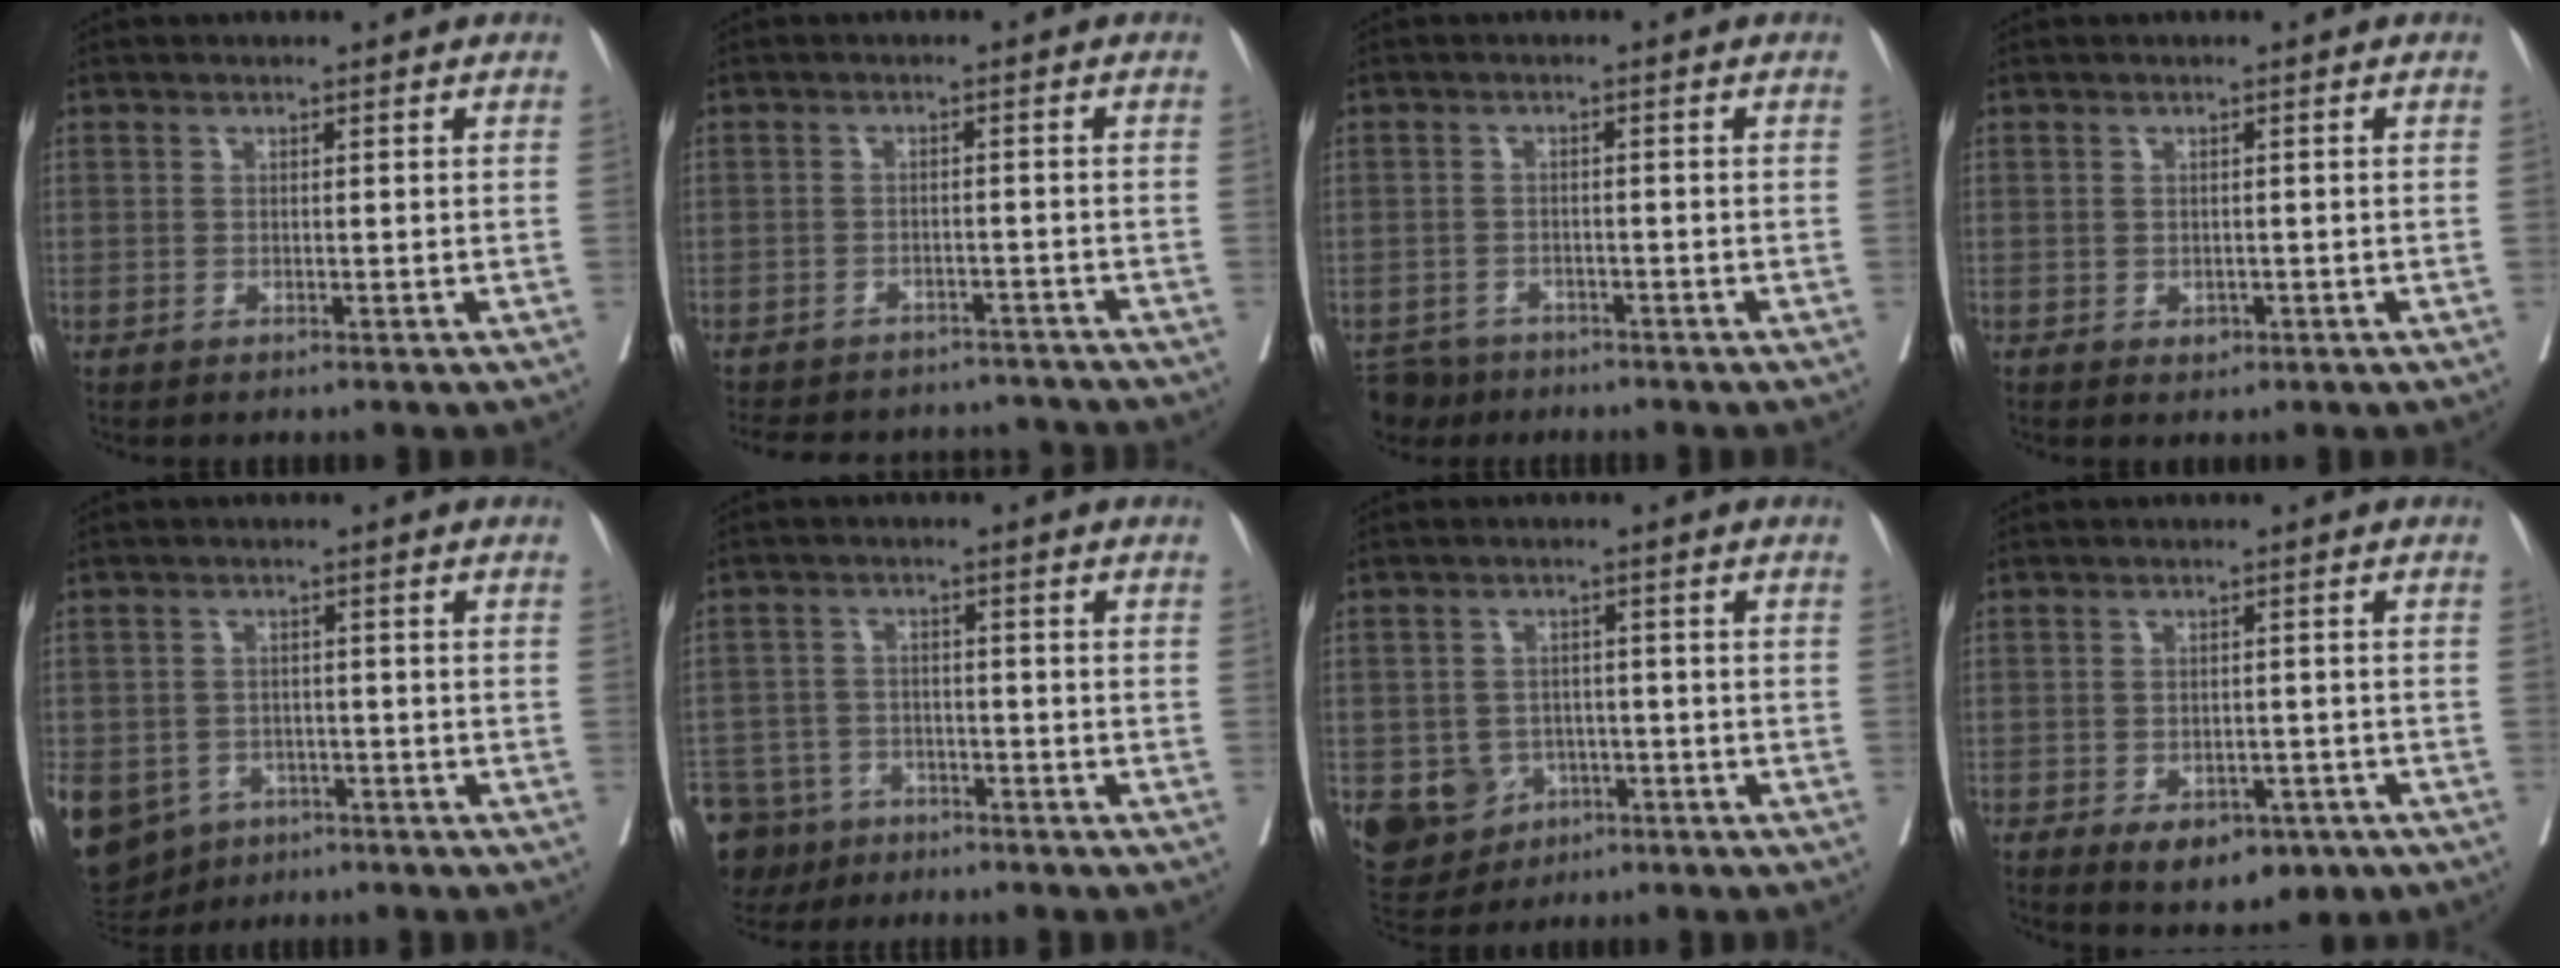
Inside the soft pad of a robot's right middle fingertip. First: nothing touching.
{"total": 15.5, "force": [-14.0, 5.4, 4.0], "torque": [-0.101, 0.008, -0.177]}
{"total": 4.5, "force": [-3.7, 2.5, 0.2], "torque": [0.003, -0.002, -0.065]}
{"total": 1.1, "force": [-0.4, 0.9, 0.6], "torque": [-0.009, 0.000, -0.001]}
{"total": 15.9, "force": [-7.7, 12.6, 6.0], "torque": [-0.176, -0.002, -0.101]}
{"total": 11.9, "force": [-8.3, 8.0, 3.1], "torque": [-0.090, -0.003, -0.130]}
{"total": 9.2, "force": [-3.4, 8.1, 2.8], "torque": [-0.066, 0.007, -0.042]}
{"total": 7.7, "force": [-4.4, 4.4, 4.5], "torque": [-0.049, 0.005, -0.056]}